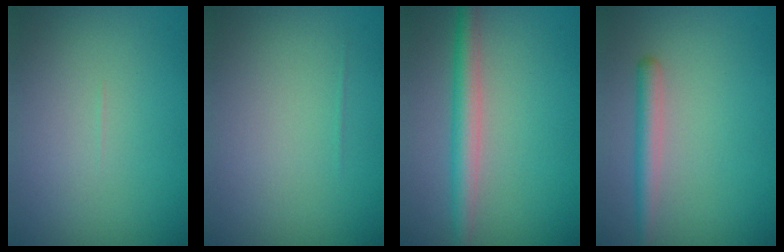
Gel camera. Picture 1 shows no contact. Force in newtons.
{"total": 0.0}
{"total": 3.3, "press": 3.3, "slide": 0.0}
{"total": 2.2, "press": 2.2, "slide": 0.1}